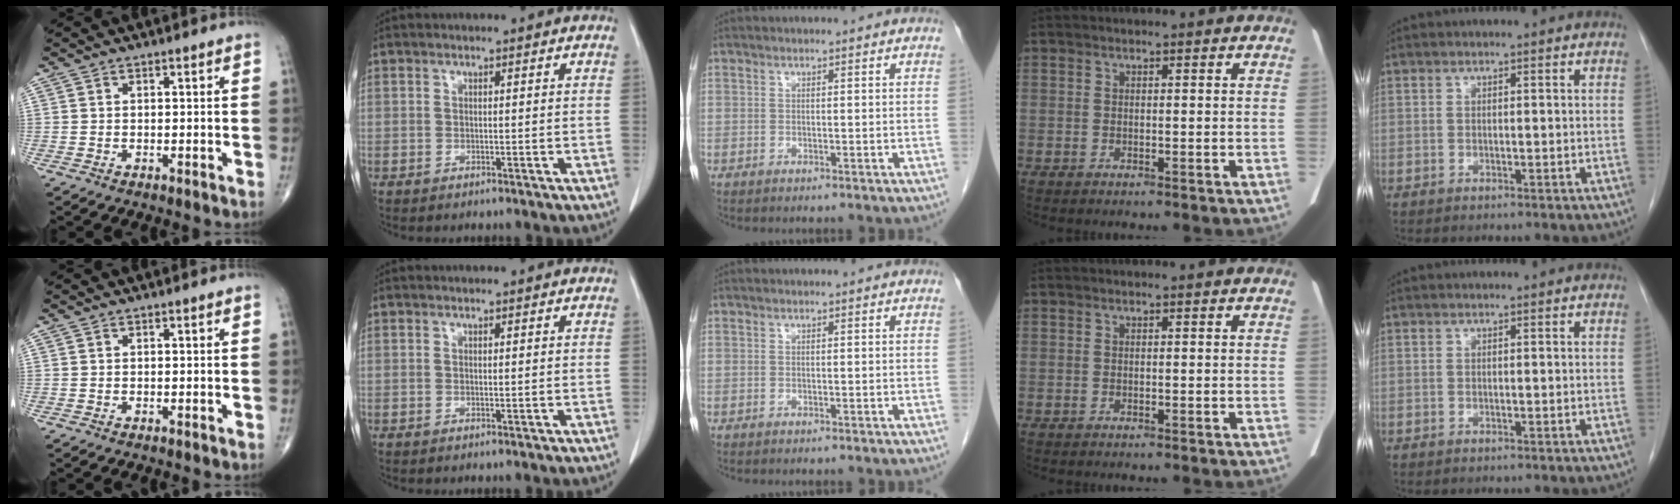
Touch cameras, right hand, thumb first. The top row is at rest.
{}